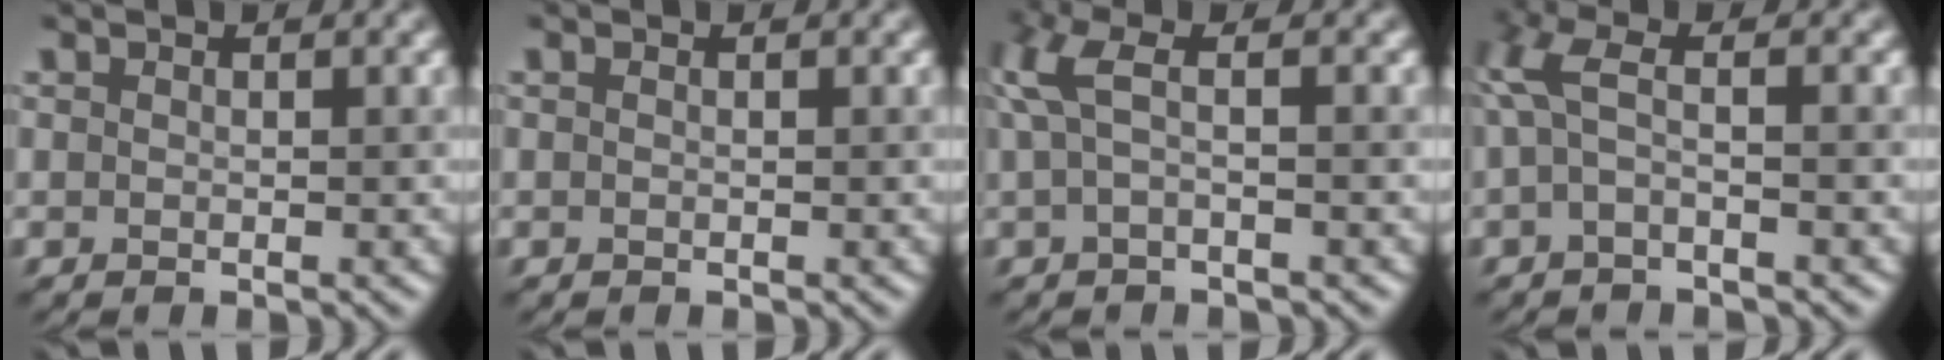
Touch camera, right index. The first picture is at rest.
{"total": 0.0}
{"total": 3.4, "force": [0.5, 0.9, 3.2], "torque": [-0.077, 0.010, 0.004]}
{"total": 3.4, "force": [0.0, 0.9, 3.3], "torque": [-0.079, 0.007, -0.008]}